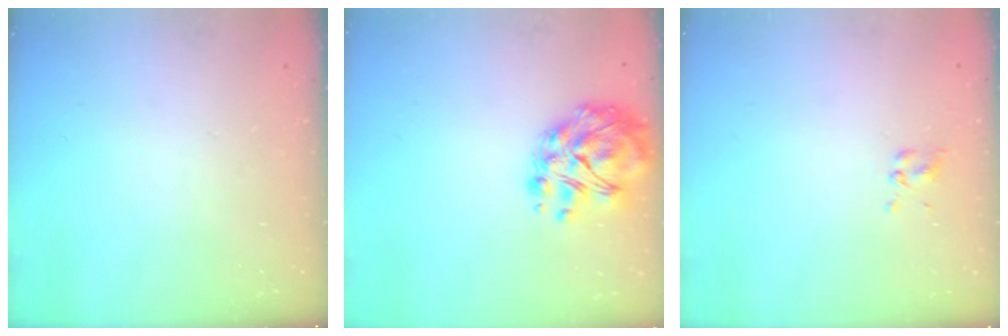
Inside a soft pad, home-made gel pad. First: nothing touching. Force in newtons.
{"total": 11.8, "press": 11.5, "slide": 2.8}
{"total": 3.1, "press": 2.9, "slide": 1.1}